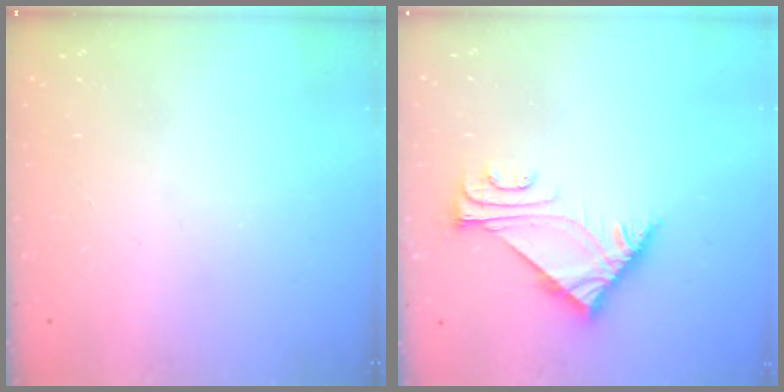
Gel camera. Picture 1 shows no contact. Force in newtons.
{"total": 5.7, "press": 5.6, "slide": 0.7}